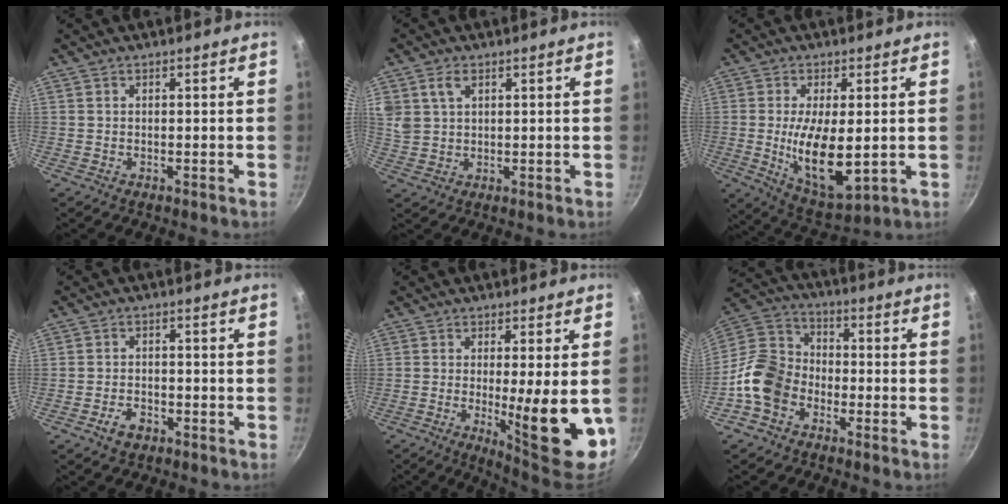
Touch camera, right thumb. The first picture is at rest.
{"total": 6.6, "force": [3.0, 4.6, 3.7], "torque": [-0.066, 0.000, 0.062]}
{"total": 13.3, "force": [-0.7, 5.4, 12.2], "torque": [-0.212, -0.018, 0.001]}
{"total": 3.7, "force": [-2.1, 2.3, 2.1], "torque": [-0.033, 0.016, -0.037]}
{"total": 13.8, "force": [-1.9, 2.9, 13.3], "torque": [-0.169, -0.015, -0.017]}
{"total": 12.0, "force": [-5.0, 9.0, 6.2], "torque": [-0.091, 0.048, -0.120]}